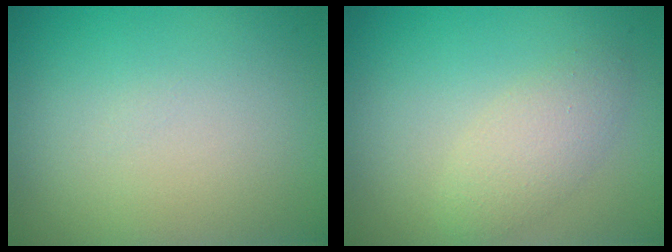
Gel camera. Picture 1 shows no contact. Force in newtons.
{"total": 2.4, "press": 2.4, "slide": 0.1}